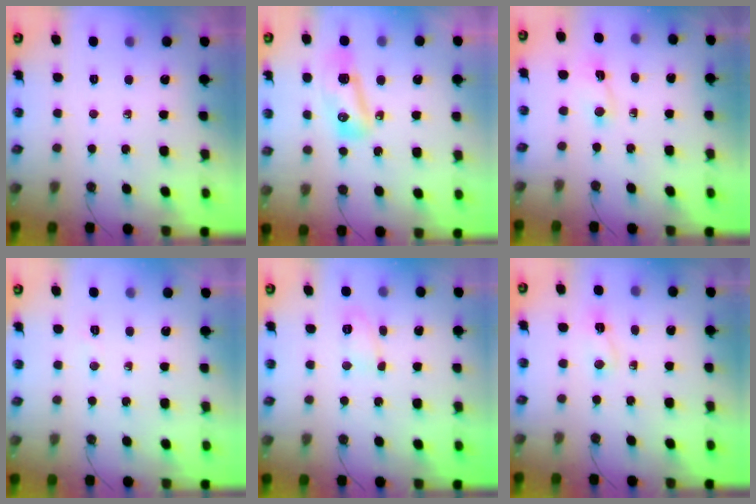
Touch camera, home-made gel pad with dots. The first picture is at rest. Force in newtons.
{"total": 9.9, "press": 9.9, "slide": 0.9}
{"total": 1.4, "press": 1.4, "slide": 0.3}
{"total": 3.7, "press": 3.4, "slide": 1.3}
{"total": 5.2, "press": 5.2, "slide": 0.8}
{"total": 2.4, "press": 2.1, "slide": 1.1}